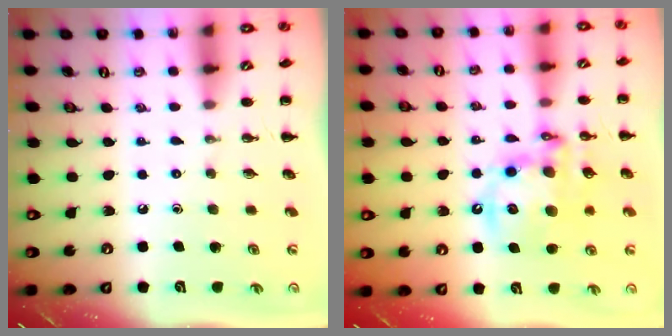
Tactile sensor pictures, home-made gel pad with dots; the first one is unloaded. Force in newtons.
{"total": 15.1, "press": 14.7, "slide": 3.7}